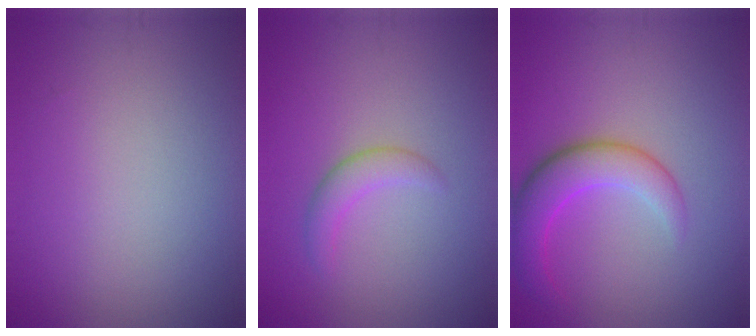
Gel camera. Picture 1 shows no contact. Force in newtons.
{"total": 1.9, "press": 1.9, "slide": 0.1}
{"total": 4.6, "press": 4.6, "slide": 0.2}